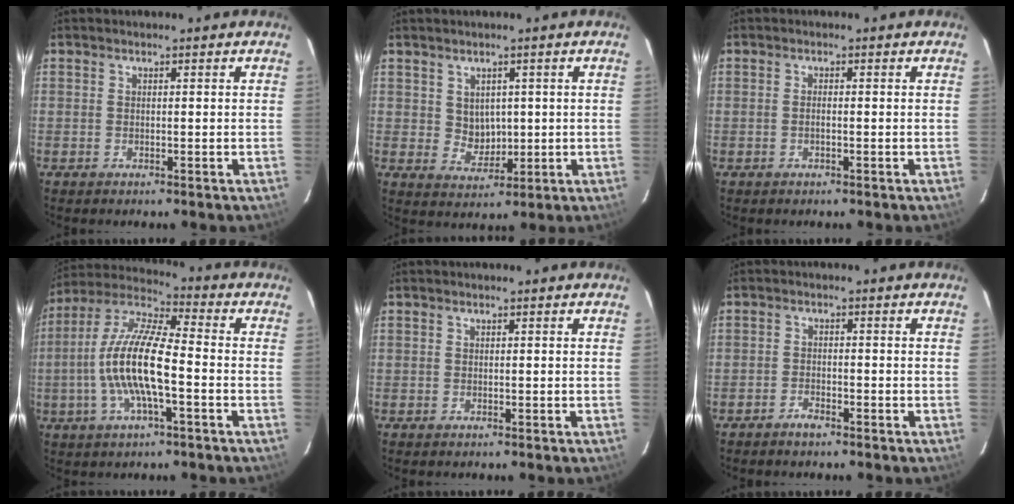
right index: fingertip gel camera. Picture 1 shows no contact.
{"total": 4.7, "force": [1.2, 4.1, 2.1], "torque": [-0.034, 0.003, 0.035]}
{"total": 0.9, "force": [-0.2, 0.2, 0.9], "torque": [-0.018, 0.002, -0.006]}
{"total": 14.4, "force": [-3.0, 3.4, 13.6], "torque": [-0.271, 0.003, -0.065]}
{"total": 0.0}
{"total": 2.1, "force": [-1.8, 0.6, 0.8], "torque": [-0.024, 0.004, -0.036]}